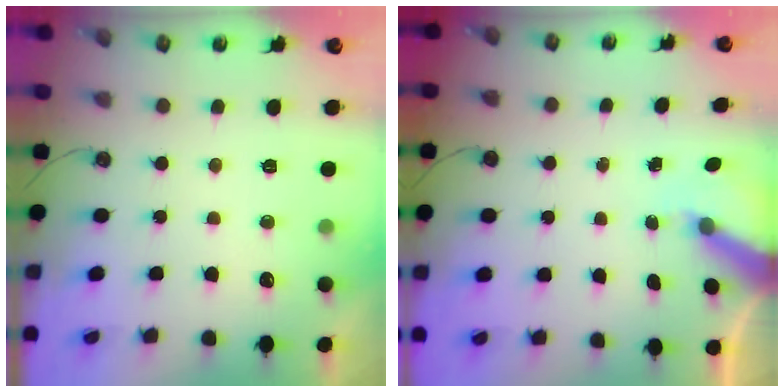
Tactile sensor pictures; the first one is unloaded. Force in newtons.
{"total": 6.1, "press": 6.1, "slide": 0.7}